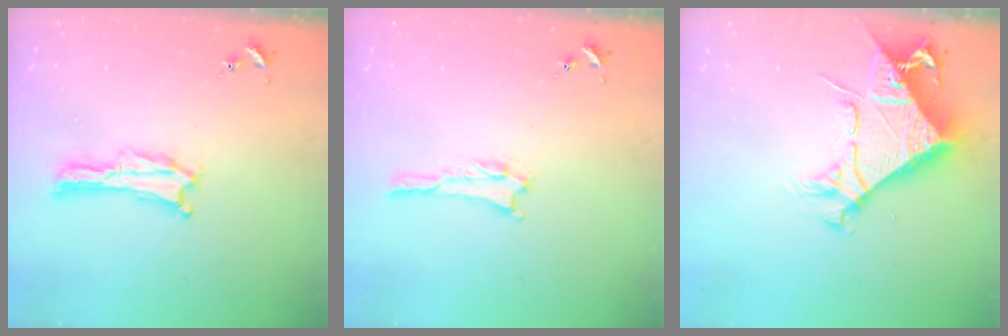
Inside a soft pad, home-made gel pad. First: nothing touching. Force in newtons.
{"total": 0.5, "press": 0.5, "slide": 0.1}
{"total": 6.8, "press": 6.8, "slide": 0.9}